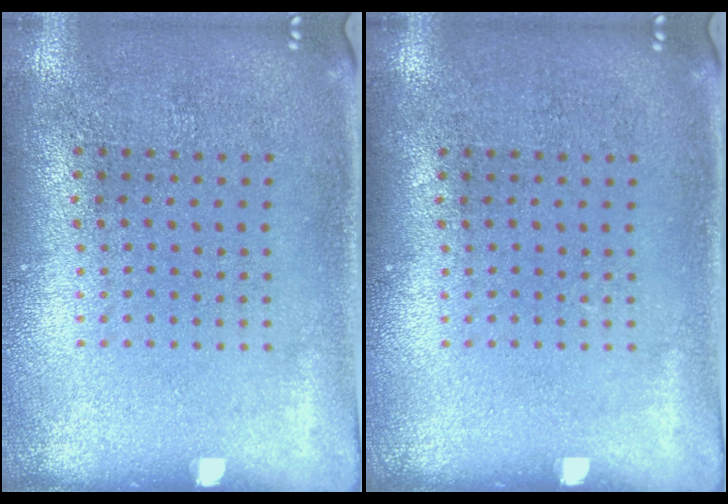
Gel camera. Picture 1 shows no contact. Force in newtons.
{"total": 0.0}